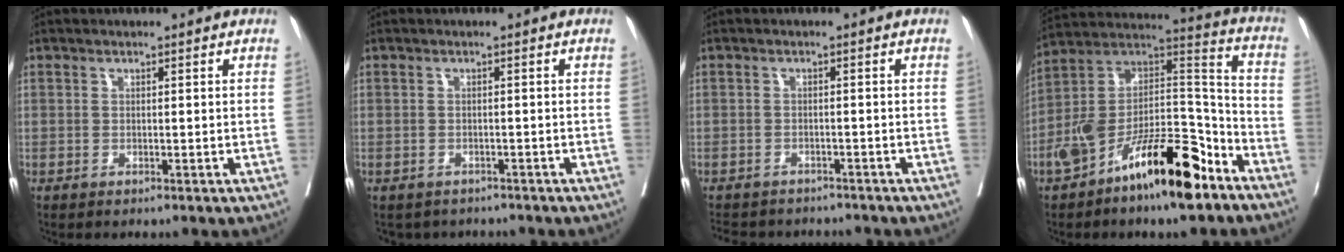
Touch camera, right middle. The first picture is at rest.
{"total": 4.0, "force": [-3.6, 1.8, 0.1], "torque": [-0.003, 0.000, -0.044]}
{"total": 9.4, "force": [-8.7, 2.9, 2.3], "torque": [-0.051, -0.001, -0.108]}
{"total": 19.1, "force": [-11.7, 5.3, 14.2], "torque": [-0.257, 0.024, -0.202]}